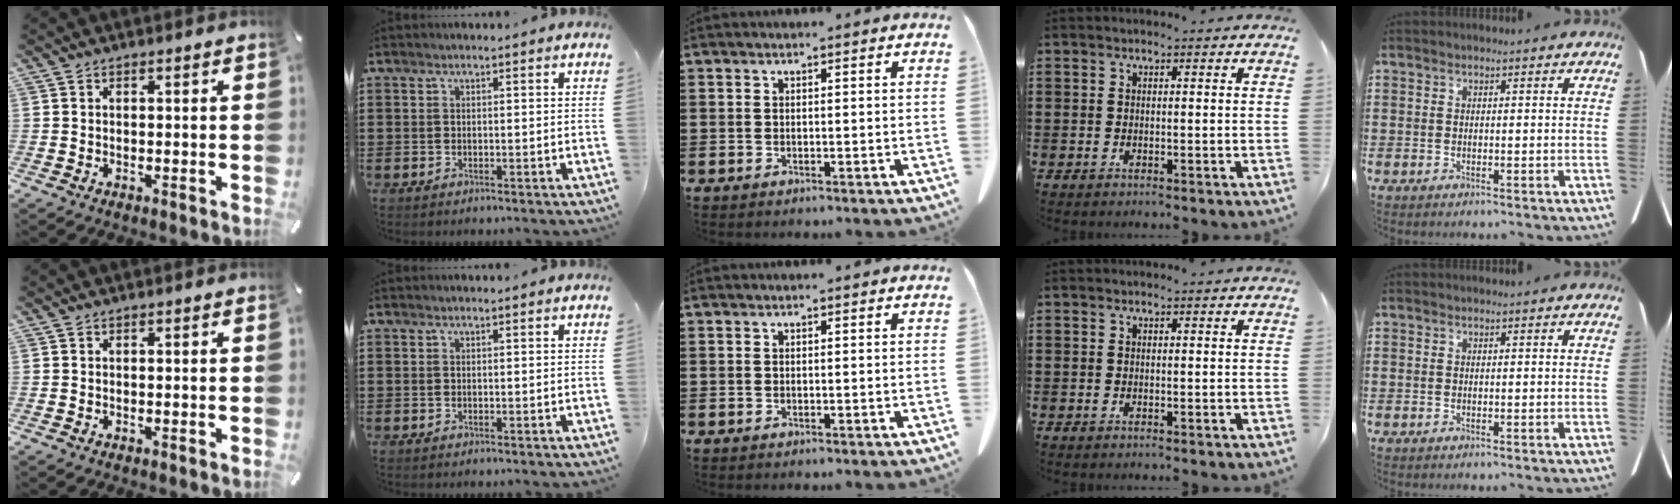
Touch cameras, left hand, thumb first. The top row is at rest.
{}